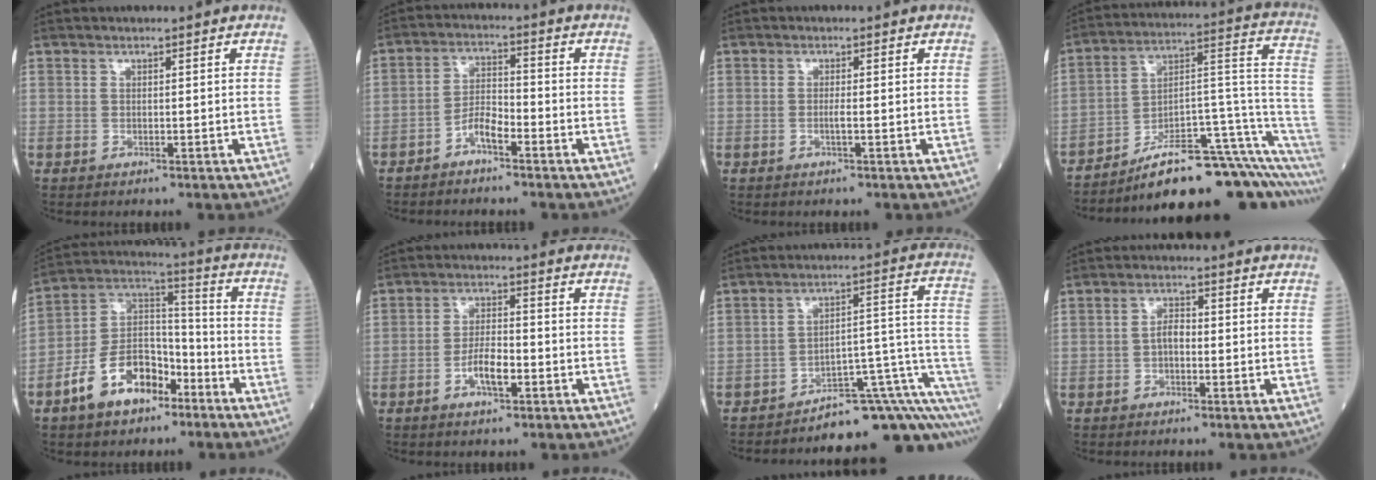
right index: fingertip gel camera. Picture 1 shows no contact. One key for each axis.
{"total": 4.1, "fx": -2.7, "fy": 1.1, "fz": 2.9, "tx": -0.056, "ty": 0.012, "tz": -0.050}
{"total": 1.2, "fx": -0.4, "fy": -0.1, "fz": 1.1, "tx": -0.023, "ty": -0.001, "tz": -0.008}
{"total": 21.3, "fx": -15.2, "fy": 5.0, "fz": 14.1, "tx": -0.117, "ty": 0.053, "tz": -0.219}
{"total": 12.6, "fx": -7.1, "fy": 7.0, "fz": 7.8, "tx": -0.162, "ty": 0.023, "tz": -0.128}
{"total": 5.0, "fx": -2.0, "fy": 1.5, "fz": 4.3, "tx": -0.085, "ty": 0.005, "tz": -0.036}
{"total": 14.9, "fx": -11.5, "fy": 3.4, "fz": 8.7, "tx": -0.036, "ty": 0.071, "tz": -0.146}
{"total": 2.3, "fx": -0.5, "fy": 1.2, "fz": 2.0, "tx": -0.032, "ty": 0.006, "tz": -0.010}